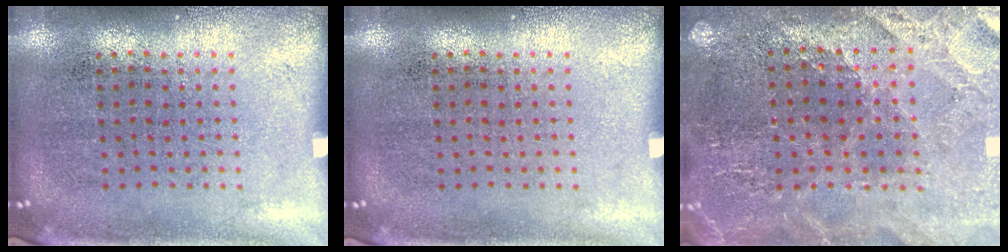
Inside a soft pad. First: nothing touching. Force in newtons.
{"total": 0.0}
{"total": 2.7, "press": 2.6, "slide": 0.4}